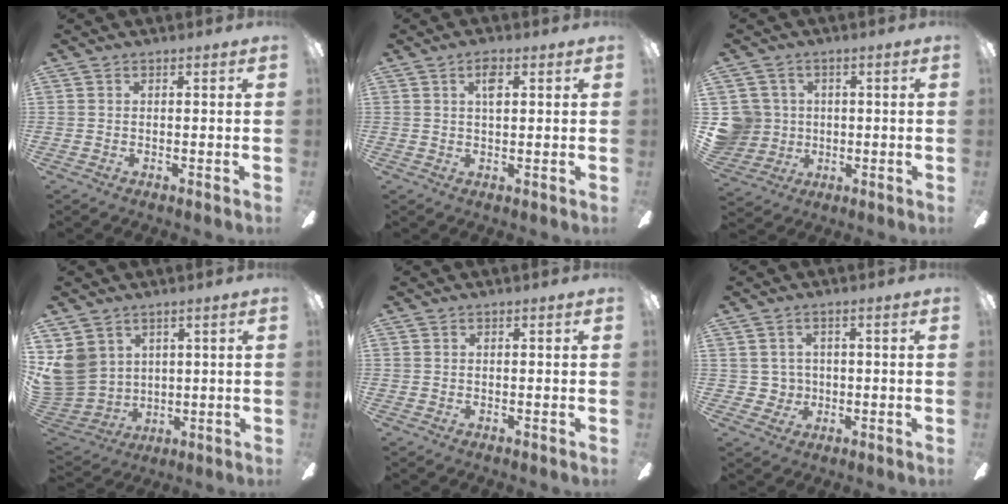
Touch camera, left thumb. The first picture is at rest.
{"total": 3.9, "force": [1.7, 1.9, 3.0], "torque": [-0.050, 0.001, 0.024]}
{"total": 8.0, "force": [0.9, 7.9, 1.2], "torque": [-0.056, 0.002, 0.026]}
{"total": 9.7, "force": [4.4, 8.4, 2.4], "torque": [-0.088, -0.027, 0.090]}
{"total": 0.0}
{"total": 3.5, "force": [0.7, 3.4, 0.1], "torque": [-0.007, 0.004, 0.011]}